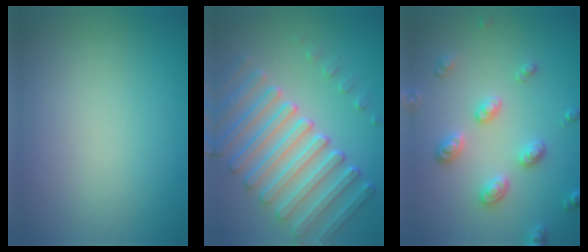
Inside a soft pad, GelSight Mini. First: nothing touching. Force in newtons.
{"total": 7.5, "press": 5.6, "slide": 5.0}
{"total": 2.9, "press": 2.8, "slide": 0.4}